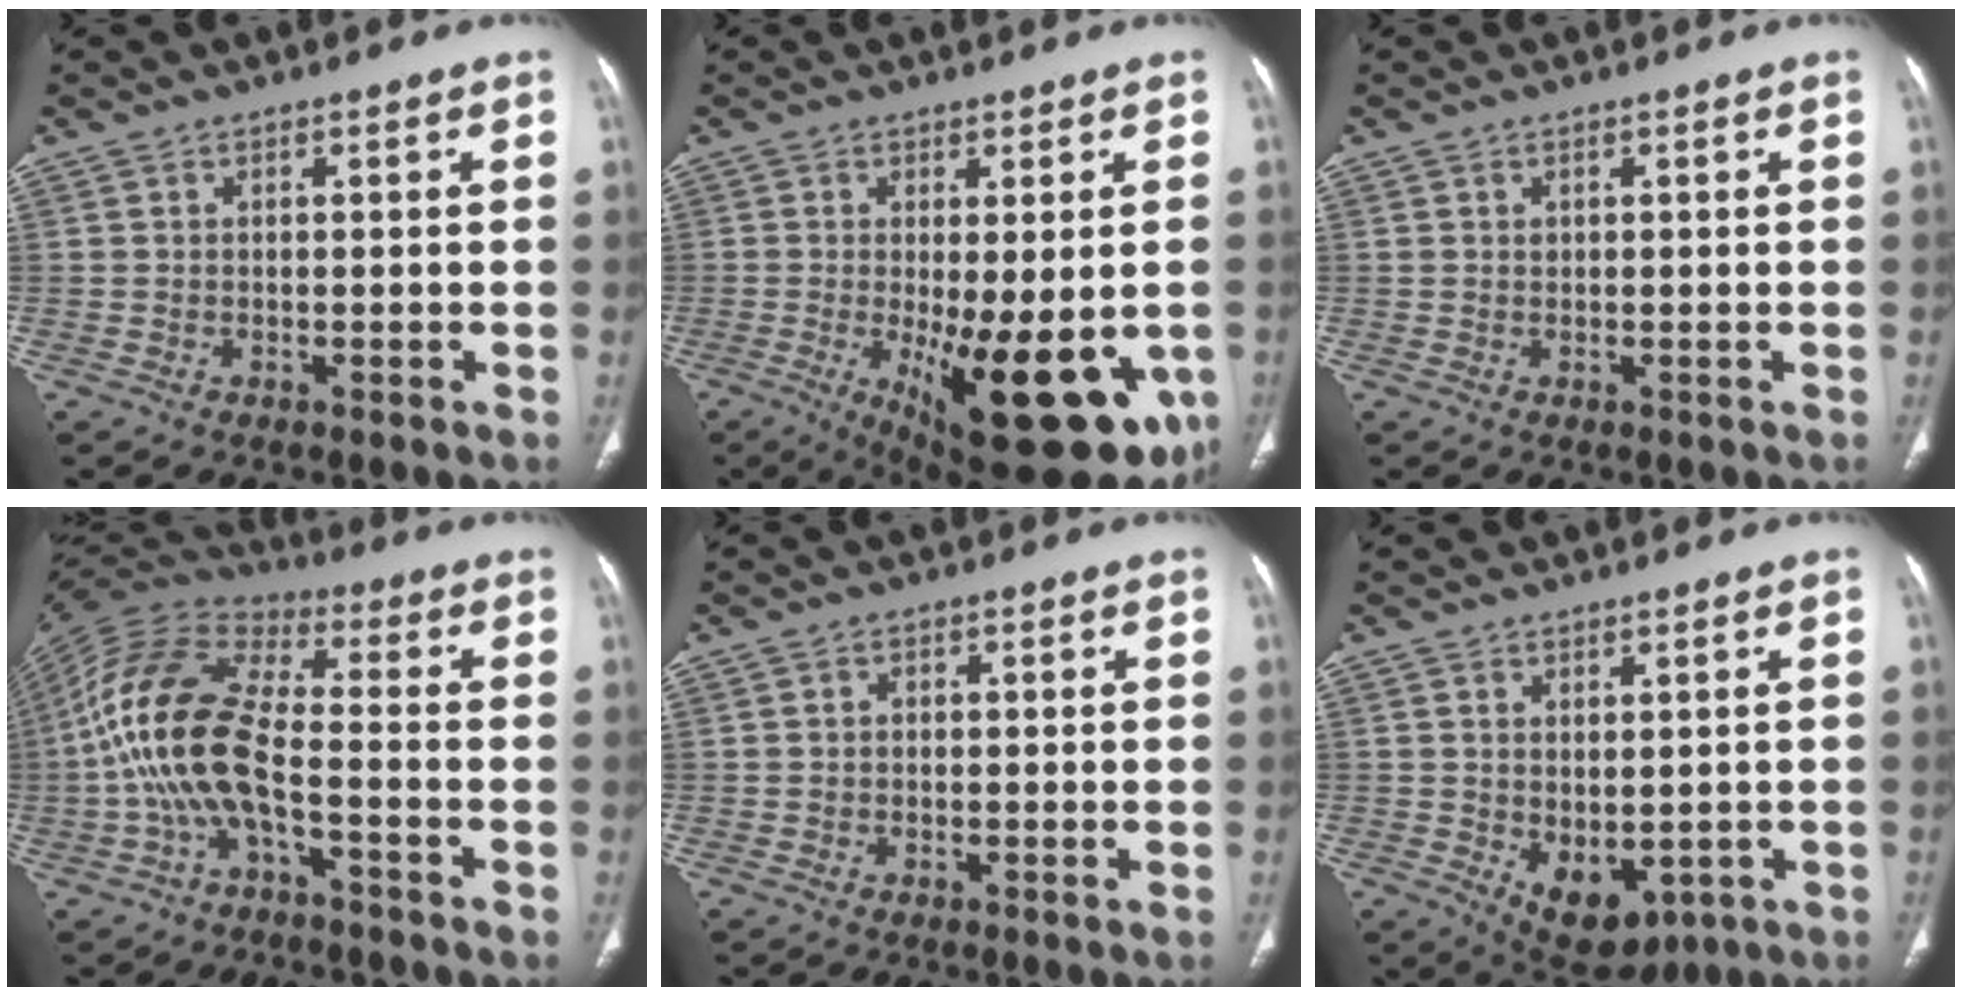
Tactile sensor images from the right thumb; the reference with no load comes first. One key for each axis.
{"total": 20.1, "fx": -5.6, "fy": 7.2, "fz": 17.9, "tx": -0.201, "ty": -0.030, "tz": -0.058}
{"total": 0.5, "fx": 0.3, "fy": 0.4, "fz": 0.2, "tx": 0.000, "ty": -0.001, "tz": 0.005}
{"total": 15.2, "fx": -3.9, "fy": 6.5, "fz": 13.1, "tx": -0.276, "ty": 0.053, "tz": -0.082}
{"total": 1.1, "fx": 0.0, "fy": 1.0, "fz": 0.5, "tx": -0.004, "ty": 0.003, "tz": -0.001}
{"total": 8.1, "fx": -1.6, "fy": 4.9, "fz": 6.3, "tx": -0.077, "ty": -0.007, "tz": 0.002}